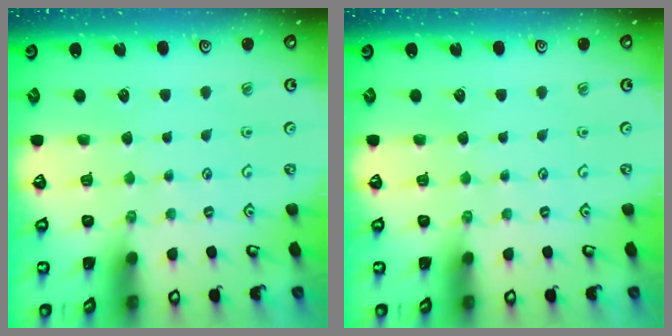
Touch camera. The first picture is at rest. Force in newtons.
{"total": 0.0}